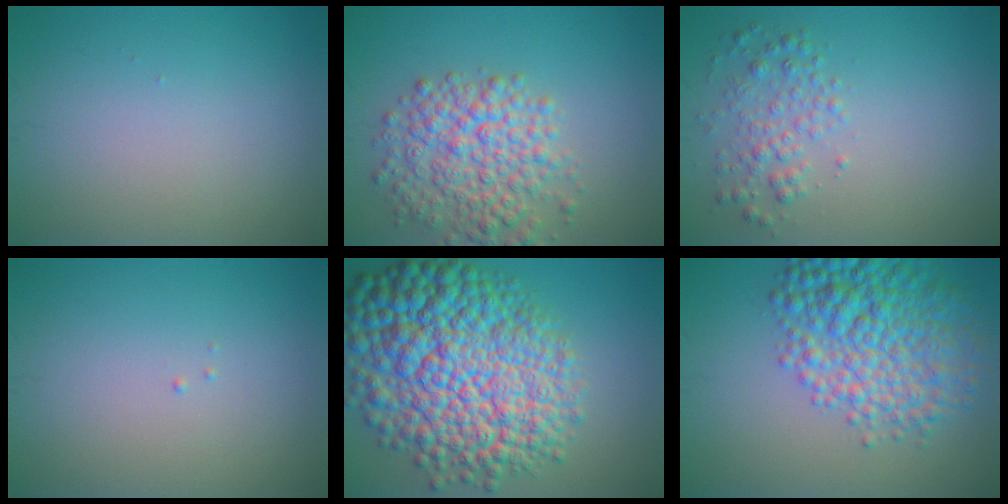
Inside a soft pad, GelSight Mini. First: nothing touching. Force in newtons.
{"total": 6.1, "press": 6.1, "slide": 0.2}
{"total": 2.4, "press": 2.4, "slide": 0.1}
{"total": 0.0}
{"total": 15.3, "press": 15.2, "slide": 0.3}
{"total": 8.1, "press": 8.1, "slide": 0.2}